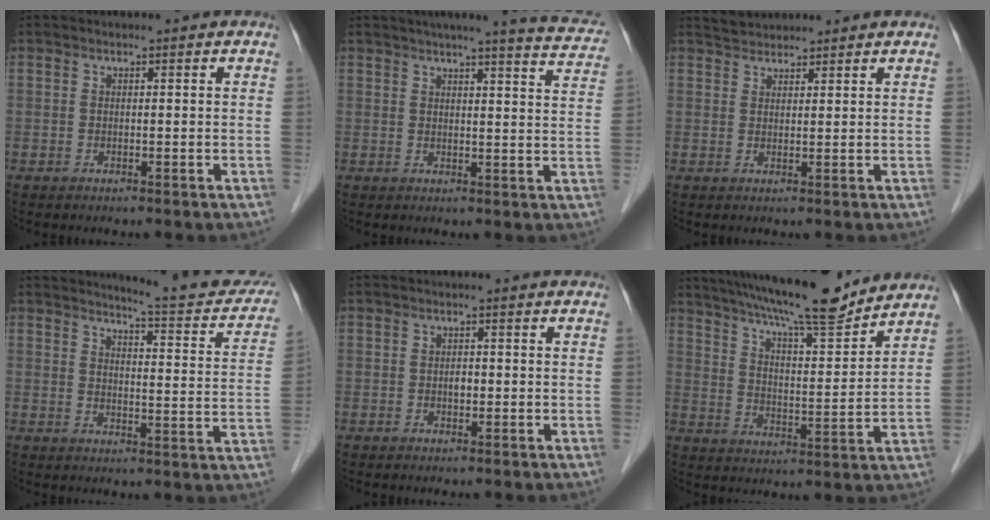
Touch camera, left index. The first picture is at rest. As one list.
[{"total": 13.6, "force": [12.0, 0.7, 6.3], "torque": [-0.075, -0.019, 0.123]}, {"total": 1.9, "force": [1.8, 0.4, -0.1], "torque": [-0.006, 0.015, 0.037]}, {"total": 13.8, "force": [12.8, 1.2, 5.1], "torque": [-0.056, -0.040, 0.140]}, {"total": 1.0, "force": [-0.1, 0.6, 0.8], "torque": [-0.014, 0.002, -0.003]}, {"total": 15.8, "force": [13.8, 1.0, 7.5], "torque": [-0.127, 0.002, 0.213]}]